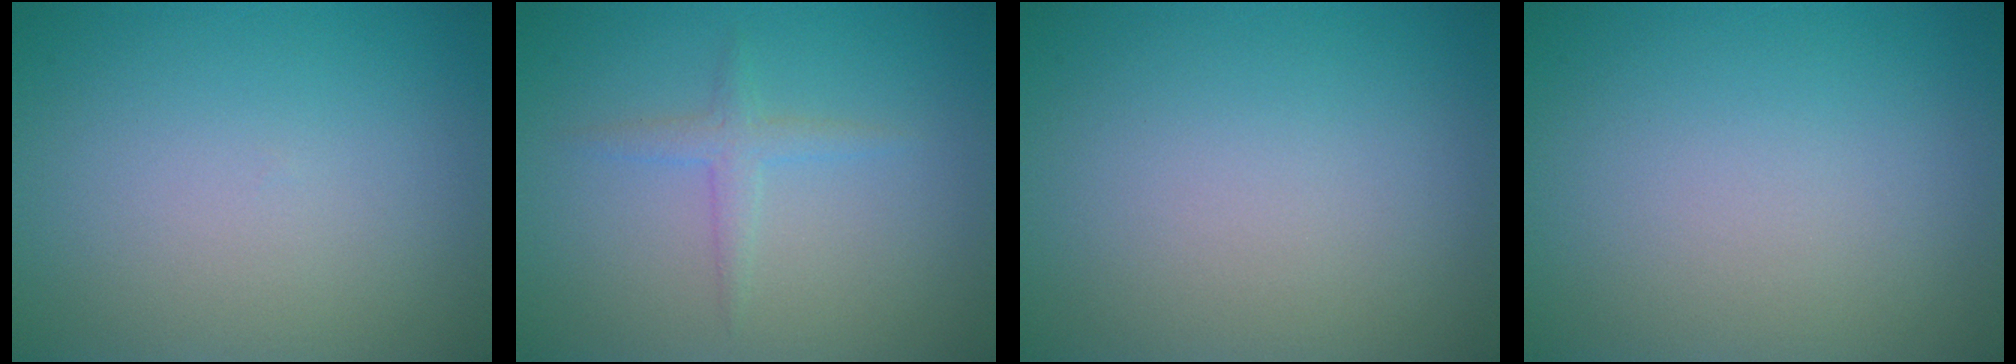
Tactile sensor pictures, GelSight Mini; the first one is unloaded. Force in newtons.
{"total": 1.5, "press": 1.5, "slide": 0.0}
{"total": 0.0}
{"total": 0.0}